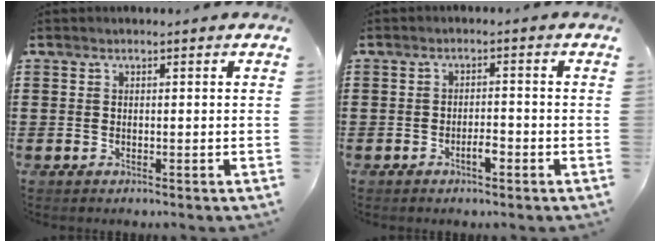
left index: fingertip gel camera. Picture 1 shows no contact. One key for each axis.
{"total": 2.6, "fx": -1.3, "fy": 0.8, "fz": 2.1, "tx": -0.038, "ty": 0.004, "tz": -0.025}